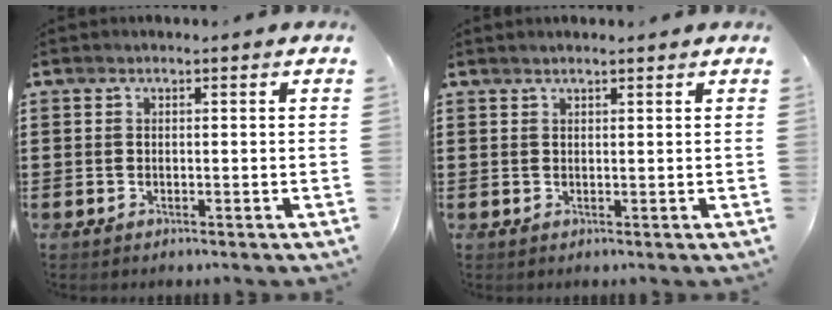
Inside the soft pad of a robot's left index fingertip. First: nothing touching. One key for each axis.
{"total": 0.9, "fx": 0.9, "fy": 0.0, "fz": 0.2, "tx": -0.005, "ty": 0.001, "tz": 0.016}